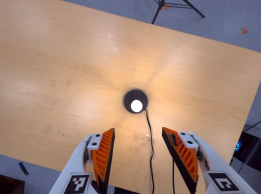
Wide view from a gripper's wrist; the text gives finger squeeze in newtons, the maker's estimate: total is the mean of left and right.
{"total": 0.0}